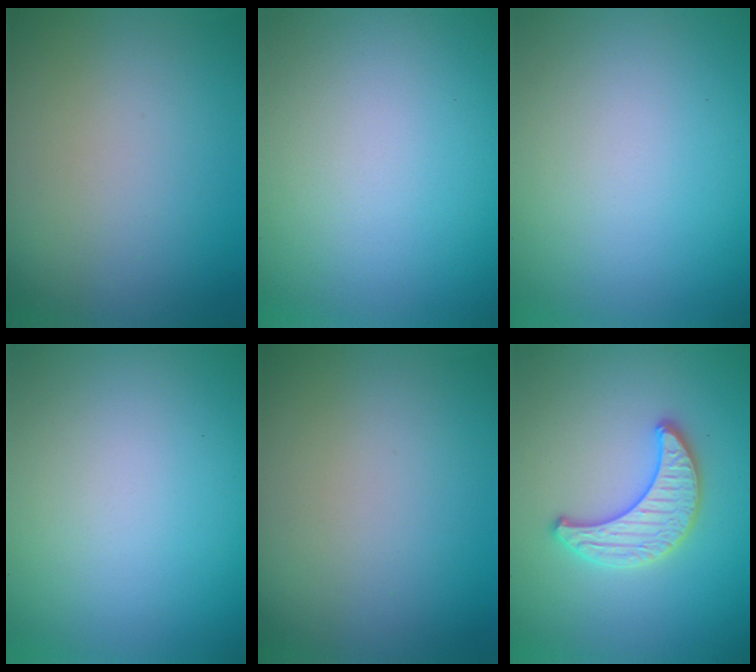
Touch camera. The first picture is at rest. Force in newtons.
{"total": 0.0}
{"total": 0.0}
{"total": 0.0}
{"total": 0.0}
{"total": 3.3, "press": 3.3, "slide": 0.3}